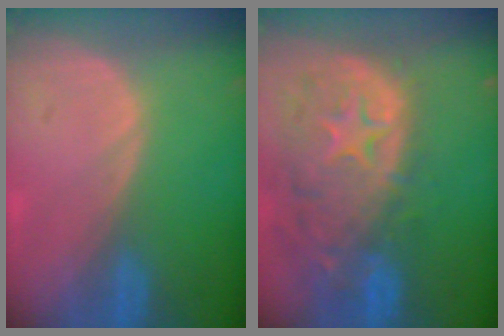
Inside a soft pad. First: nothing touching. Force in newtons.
{"total": 14.0, "press": 11.2, "slide": 8.3}